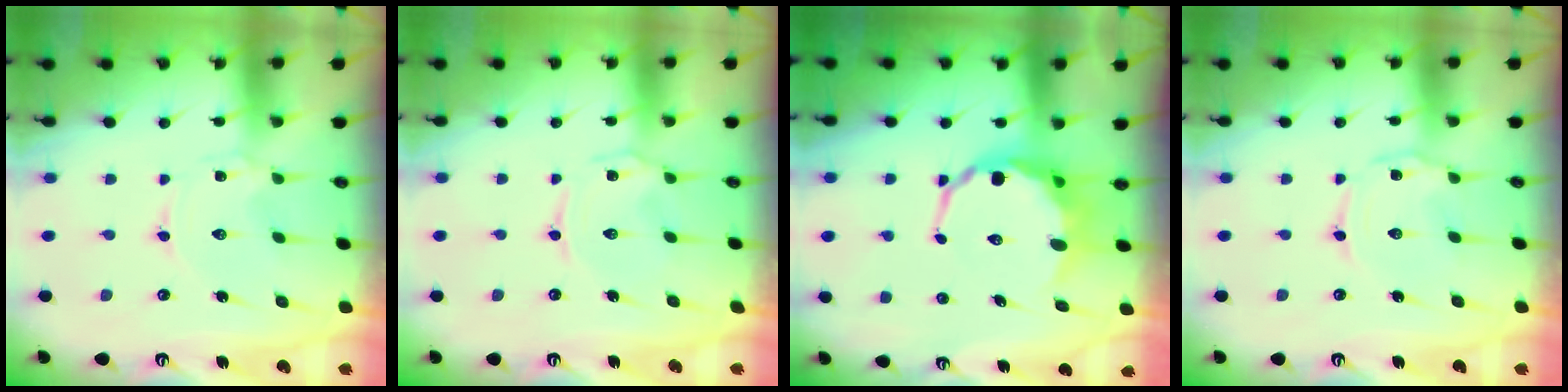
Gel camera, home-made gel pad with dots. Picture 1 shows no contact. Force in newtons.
{"total": 1.2, "press": 1.1, "slide": 0.4}
{"total": 9.1, "press": 8.9, "slide": 2.0}
{"total": 1.8, "press": 1.8, "slide": 0.2}